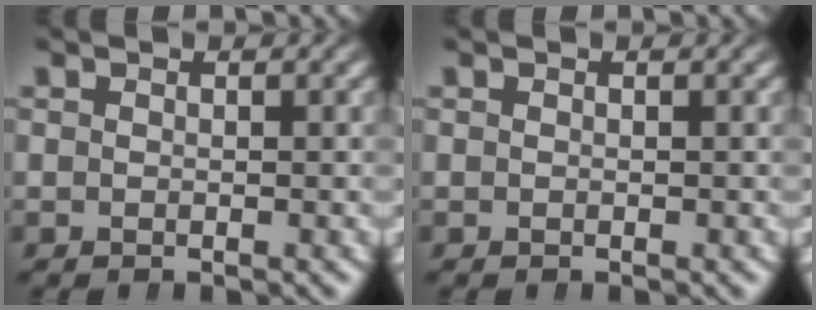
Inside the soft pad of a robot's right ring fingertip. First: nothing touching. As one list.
[{"total": 0.0}]